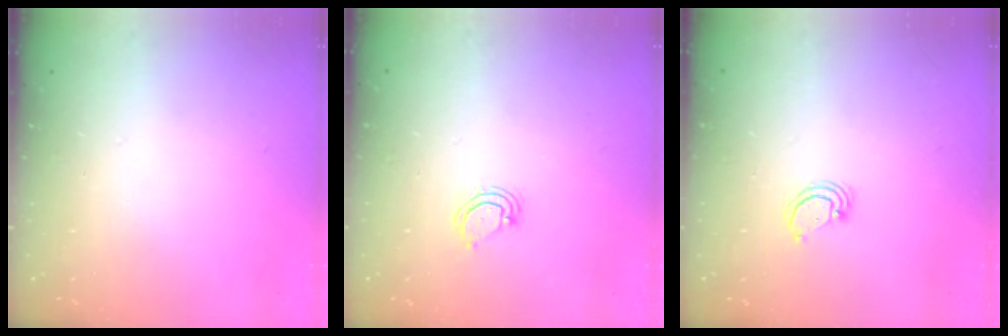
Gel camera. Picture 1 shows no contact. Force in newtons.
{"total": 4.6, "press": 4.6, "slide": 0.4}
{"total": 2.4, "press": 2.4, "slide": 0.2}